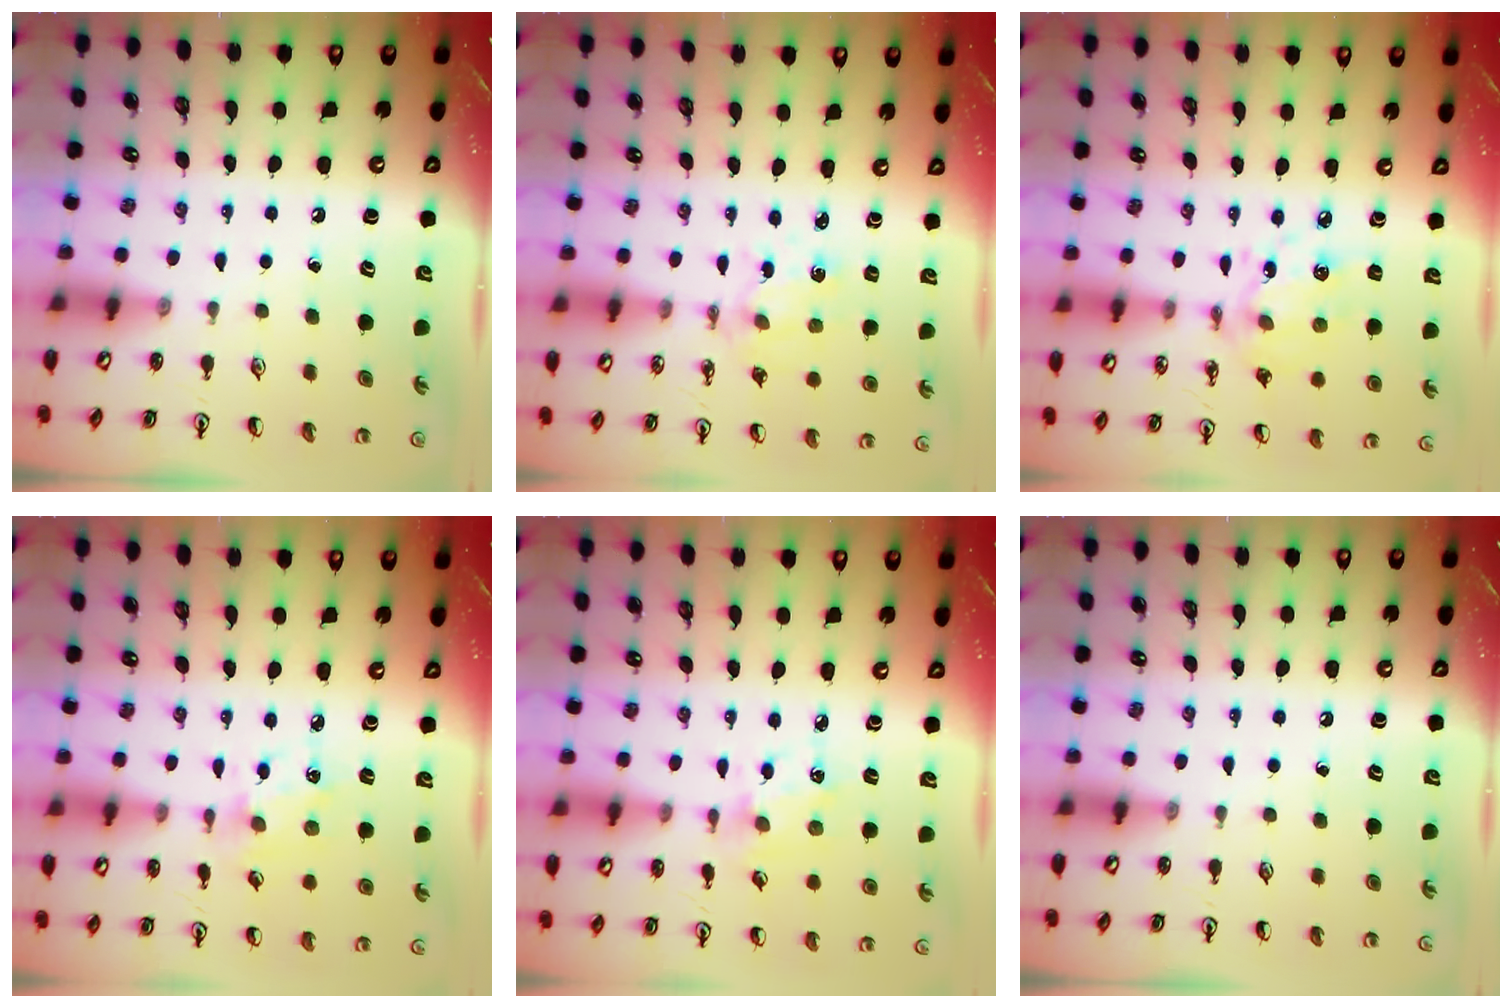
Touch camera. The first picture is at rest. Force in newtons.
{"total": 2.1, "press": 2.1, "slide": 0.3}
{"total": 8.0, "press": 8.0, "slide": 0.5}
{"total": 3.3, "press": 3.2, "slide": 0.6}
{"total": 3.3, "press": 3.2, "slide": 0.6}
{"total": 0.0}